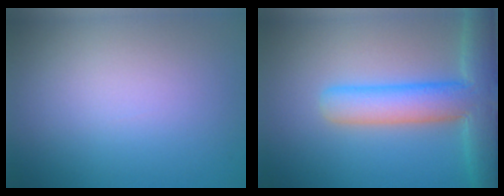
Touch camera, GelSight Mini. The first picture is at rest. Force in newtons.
{"total": 7.8, "press": 7.8, "slide": 0.6}